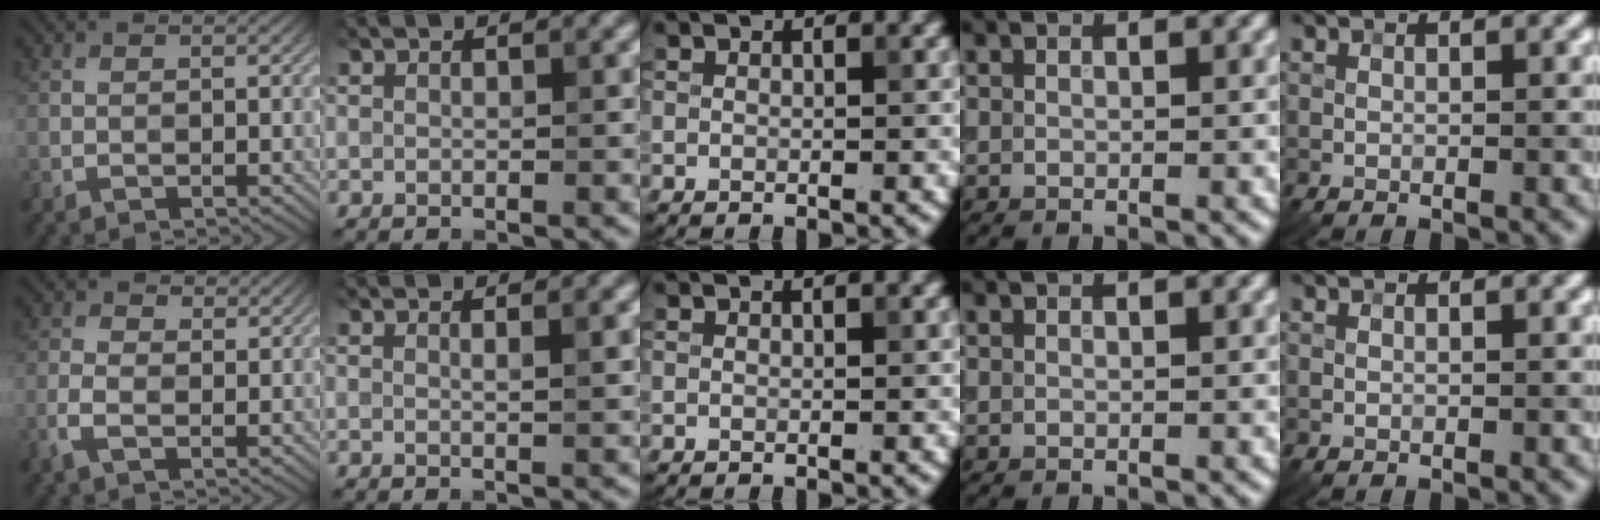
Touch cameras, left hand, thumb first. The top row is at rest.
{"thumb": {"total": 3.2, "force": [0.0, 1.9, 2.5], "torque": [-0.066, 0.005, -0.006]}, "index": {"total": 1.0, "force": [0.5, -0.1, 0.9], "torque": [-0.015, 0.003, 0.007]}}